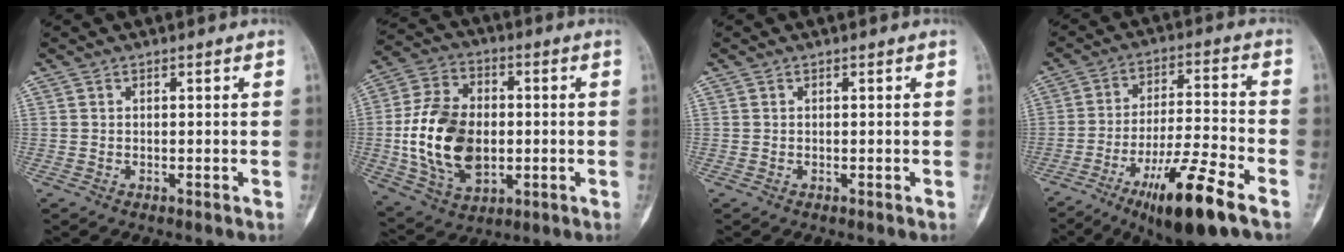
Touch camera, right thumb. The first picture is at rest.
{"total": 18.2, "force": [-1.3, 12.3, 13.4], "torque": [-0.233, 0.007, -0.014]}
{"total": 0.0}
{"total": 15.8, "force": [-8.9, 2.7, 12.8], "torque": [-0.228, 0.038, -0.146]}